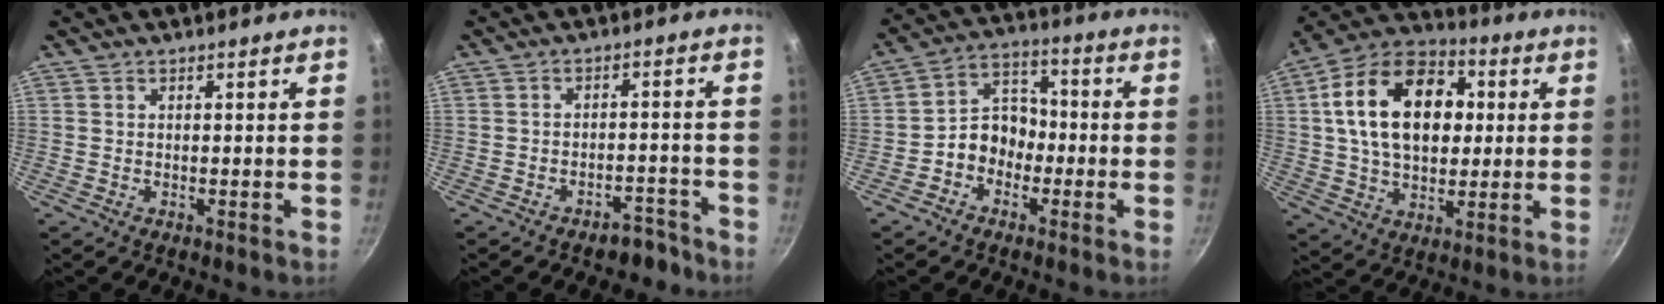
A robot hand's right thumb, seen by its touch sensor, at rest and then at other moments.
{"total": 4.7, "force": [-3.8, 2.4, 1.6], "torque": [0.005, 0.051, -0.037]}
{"total": 7.9, "force": [-2.6, 6.3, 4.0], "torque": [-0.025, 0.042, -0.060]}
{"total": 20.8, "force": [3.6, 14.0, 14.9], "torque": [-0.218, 0.021, 0.047]}